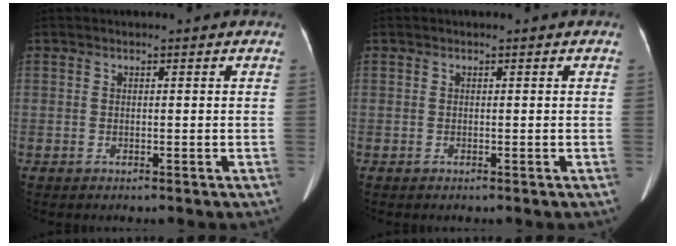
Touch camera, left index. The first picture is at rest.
{"total": 0.0}